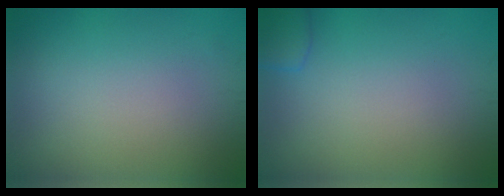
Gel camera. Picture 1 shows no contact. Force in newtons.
{"total": 1.9, "press": 1.9, "slide": 0.2}